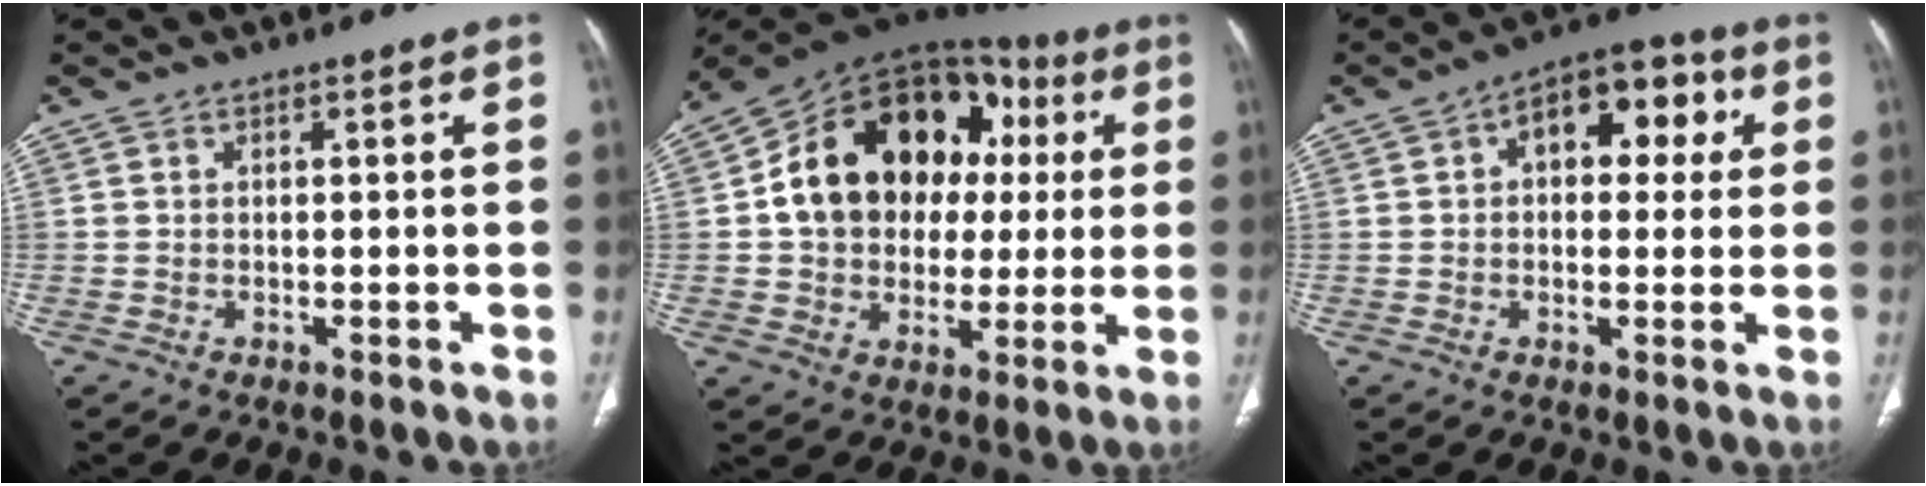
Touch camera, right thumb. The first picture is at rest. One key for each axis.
{"total": 23.5, "fx": 3.4, "fy": 17.4, "fz": 15.4, "tx": -0.207, "ty": 0.041, "tz": 0.058}
{"total": 12.0, "fx": 3.0, "fy": 7.2, "fz": 9.1, "tx": -0.084, "ty": 0.027, "tz": 0.034}